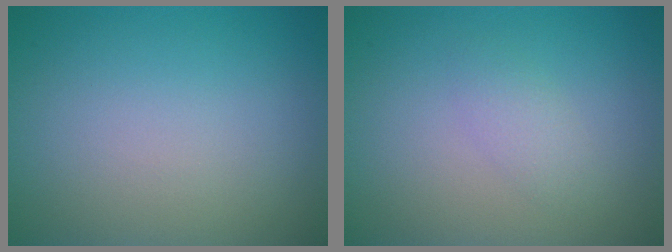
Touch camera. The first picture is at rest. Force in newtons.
{"total": 2.5, "press": 2.4, "slide": 0.3}